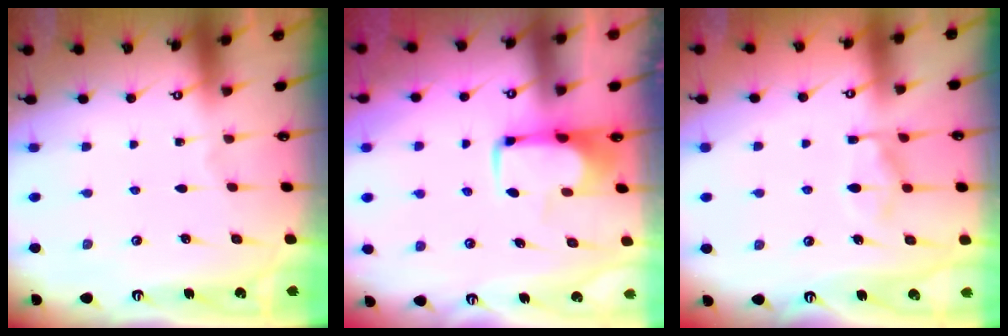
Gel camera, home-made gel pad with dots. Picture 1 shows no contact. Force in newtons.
{"total": 2.0, "press": 1.9, "slide": 0.5}
{"total": 9.9, "press": 9.8, "slide": 1.1}